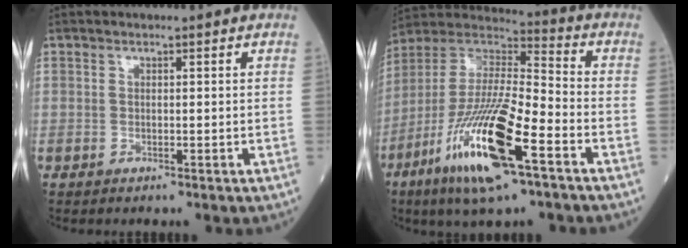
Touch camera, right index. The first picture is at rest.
{"total": 19.4, "force": [-9.1, 2.8, 16.9], "torque": [-0.369, -0.039, -0.172]}